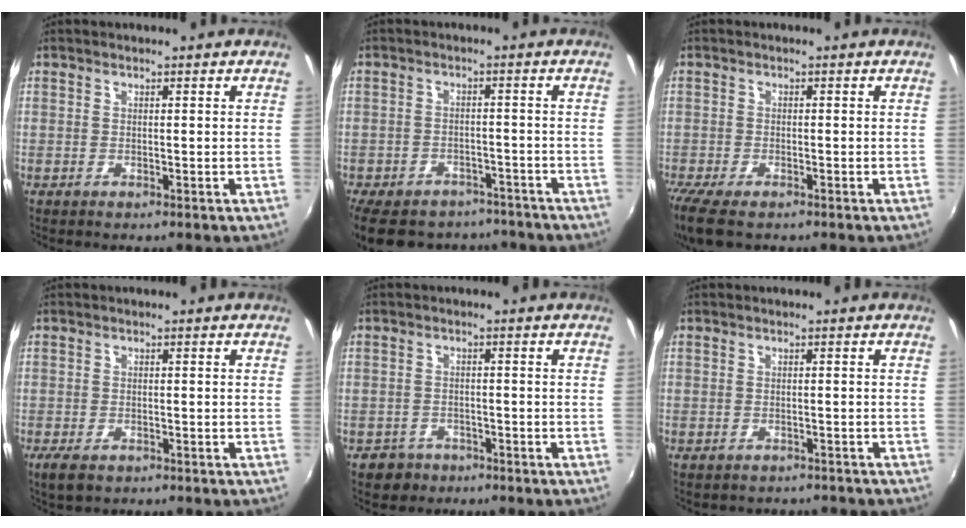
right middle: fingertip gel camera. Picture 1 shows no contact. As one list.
[{"total": 17.6, "force": [-14.1, 8.3, 6.5], "torque": [-0.161, 0.004, -0.193]}, {"total": 7.2, "force": [-5.4, 2.1, 4.2], "torque": [-0.103, -0.035, -0.099]}, {"total": 3.6, "force": [-2.2, 1.8, 2.1], "torque": [-0.050, -0.011, -0.039]}, {"total": 4.0, "force": [-2.6, 3.0, 0.6], "torque": [-0.028, 0.003, -0.039]}, {"total": 3.8, "force": [-3.3, 1.6, 1.0], "torque": [-0.022, -0.015, -0.041]}]